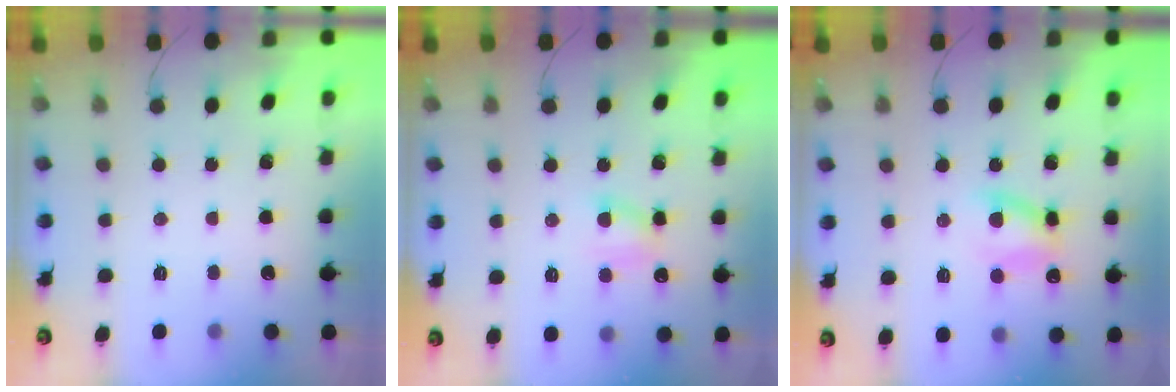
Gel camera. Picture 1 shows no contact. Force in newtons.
{"total": 5.9, "press": 5.7, "slide": 1.4}
{"total": 7.7, "press": 7.5, "slide": 1.6}